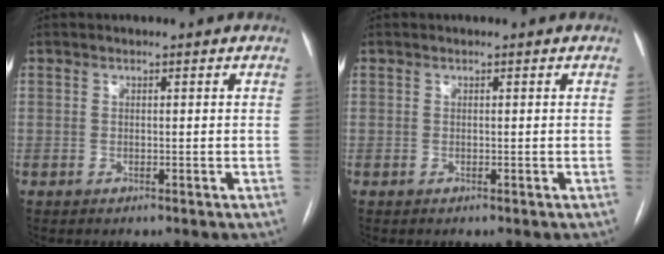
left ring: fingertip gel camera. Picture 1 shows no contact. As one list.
[{"total": 0.0}]